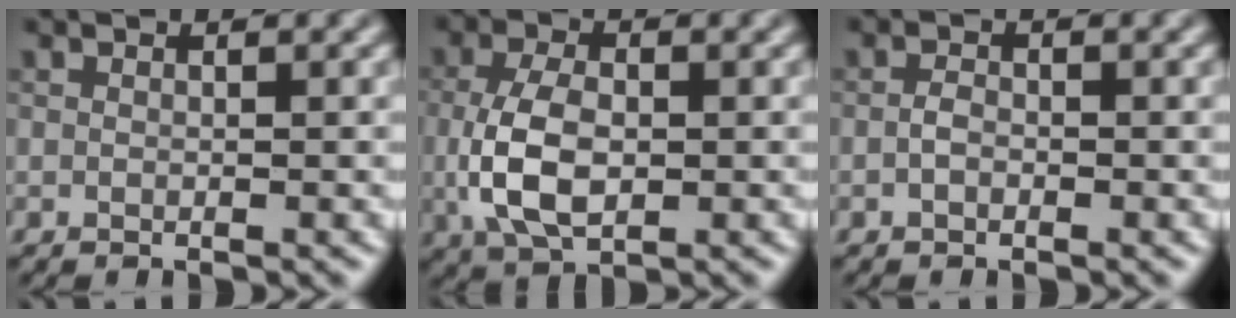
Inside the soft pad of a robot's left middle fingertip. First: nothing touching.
{"total": 5.6, "force": [-0.6, 3.3, 4.5], "torque": [-0.103, -0.007, -0.011]}
{"total": 1.1, "force": [-0.4, 0.7, 0.7], "torque": [-0.015, 0.002, -0.011]}